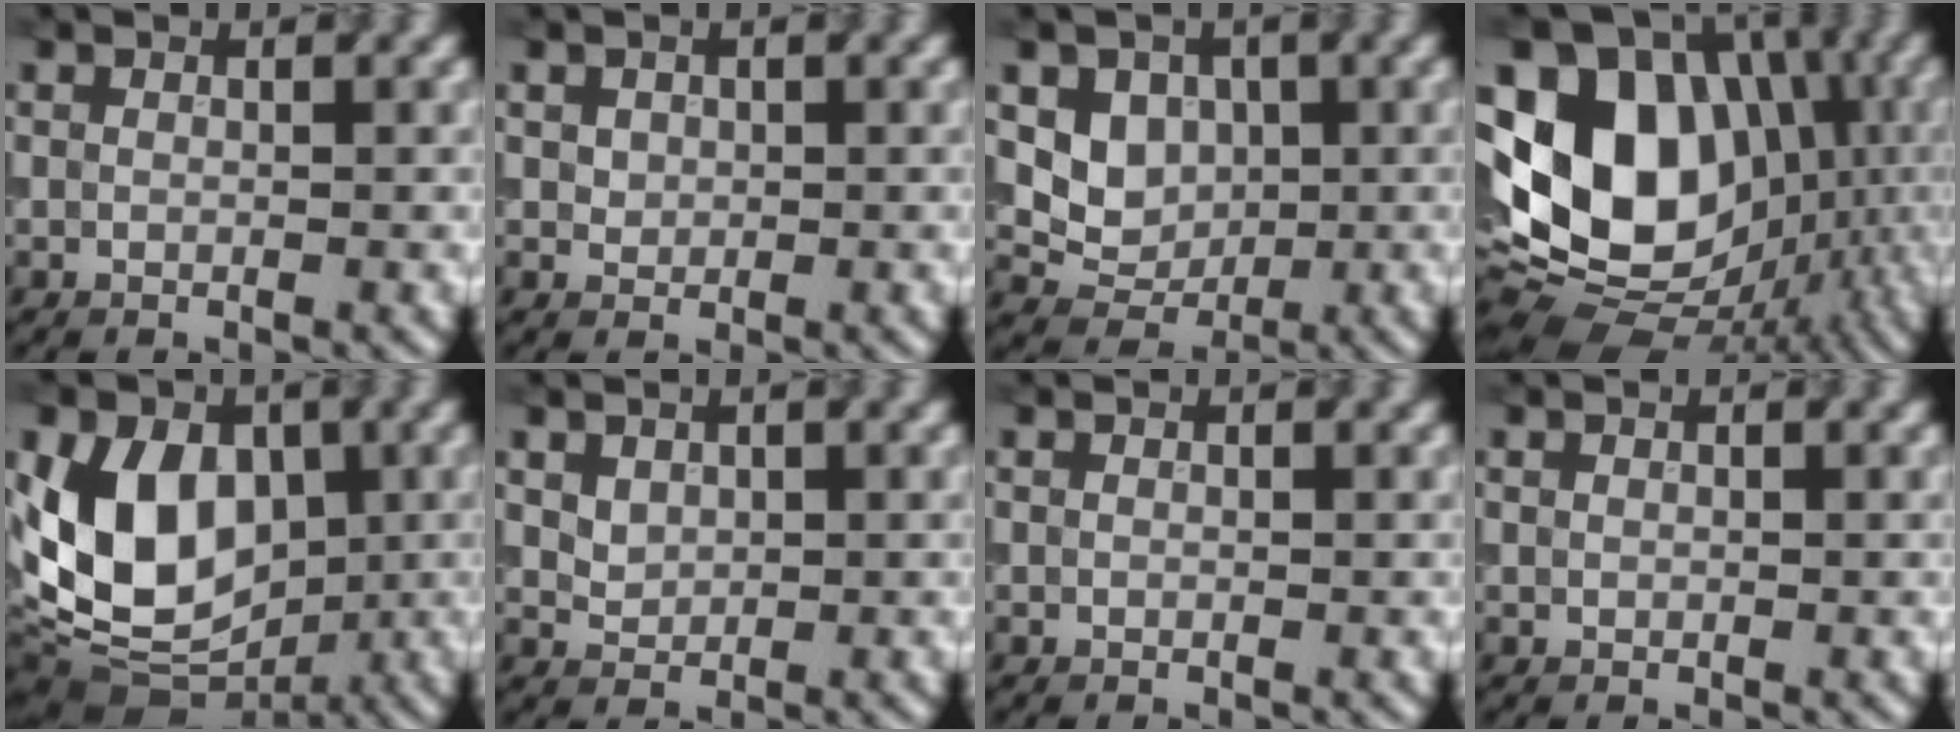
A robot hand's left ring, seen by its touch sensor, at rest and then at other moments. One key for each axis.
{"total": 1.0, "fx": 0.3, "fy": 0.8, "fz": 0.3, "tx": -0.001, "ty": -0.003, "tz": 0.009}
{"total": 3.8, "fx": 0.8, "fy": 3.3, "fz": 1.7, "tx": -0.028, "ty": -0.009, "tz": 0.015}
{"total": 15.9, "fx": 0.1, "fy": 12.2, "fz": 10.2, "tx": -0.177, "ty": 0.015, "tz": -0.011}
{"total": 10.8, "fx": 0.0, "fy": 8.0, "fz": 7.2, "tx": -0.118, "ty": -0.007, "tz": -0.008}
{"total": 1.3, "fx": 0.6, "fy": 1.0, "fz": 0.6, "tx": -0.009, "ty": -0.004, "tz": 0.015}
{"total": 0.0}
{"total": 0.0}